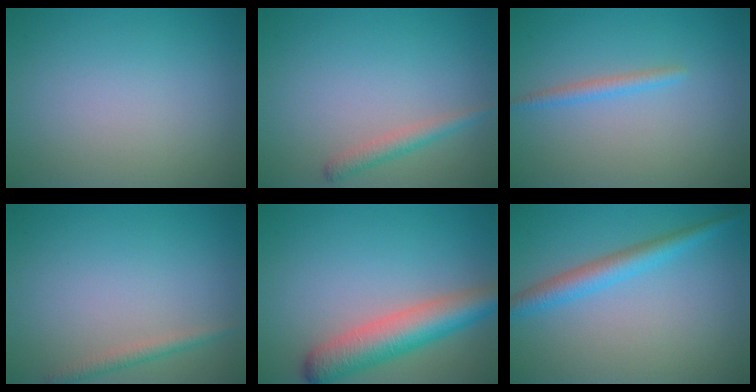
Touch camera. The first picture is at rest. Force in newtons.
{"total": 1.7, "press": 1.7, "slide": 0.1}
{"total": 1.4, "press": 1.4, "slide": 0.0}
{"total": 1.4, "press": 1.4, "slide": 0.0}
{"total": 6.1, "press": 6.1, "slide": 0.3}
{"total": 3.1, "press": 3.1, "slide": 0.1}